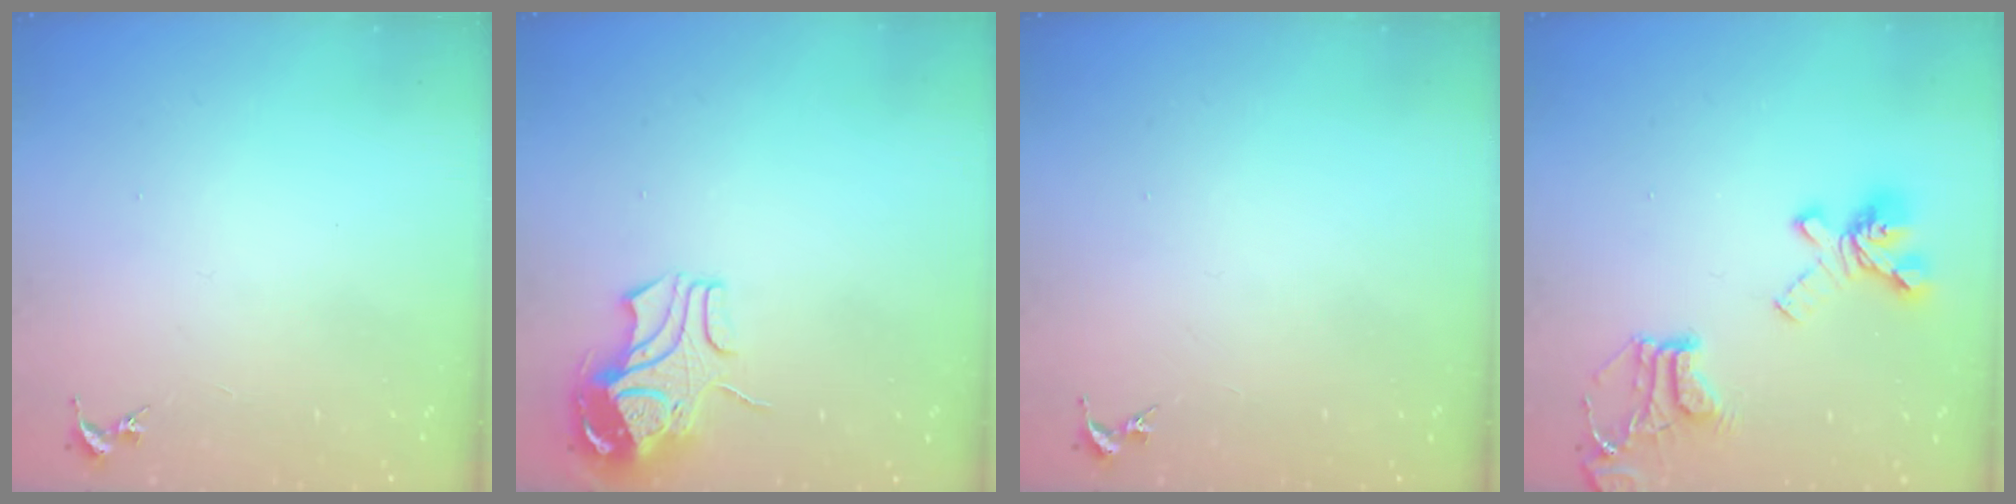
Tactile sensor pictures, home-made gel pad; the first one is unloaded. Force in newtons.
{"total": 9.6, "press": 9.5, "slide": 1.3}
{"total": 0.0}
{"total": 20.9, "press": 20.8, "slide": 2.1}